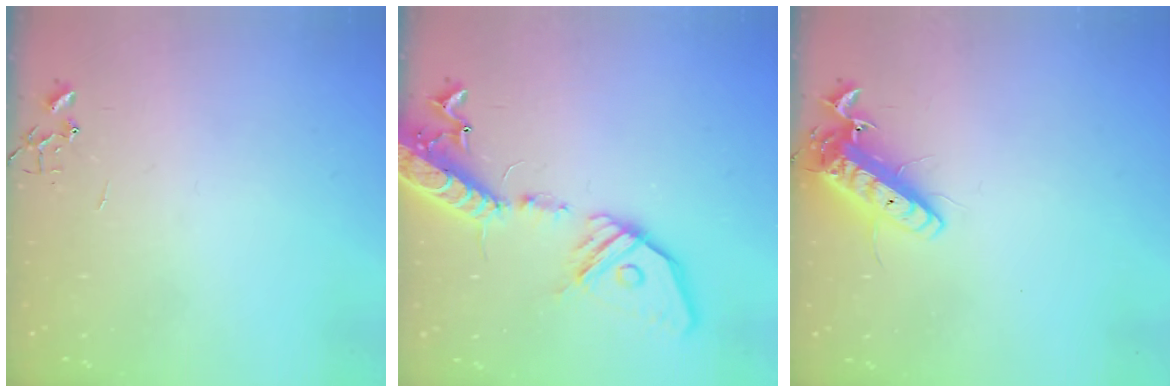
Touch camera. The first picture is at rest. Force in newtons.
{"total": 19.7, "press": 19.4, "slide": 3.9}
{"total": 13.4, "press": 13.1, "slide": 2.5}